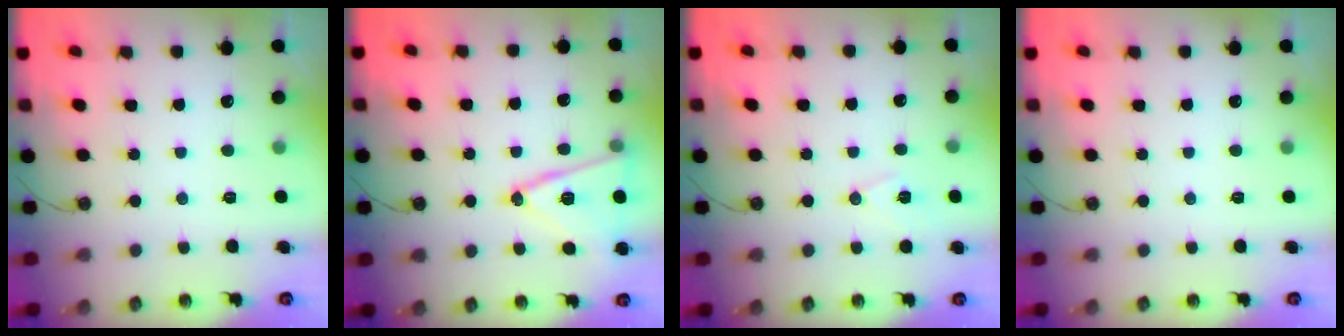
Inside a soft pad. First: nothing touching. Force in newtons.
{"total": 15.0, "press": 14.6, "slide": 3.4}
{"total": 7.5, "press": 6.6, "slide": 3.7}
{"total": 0.0}